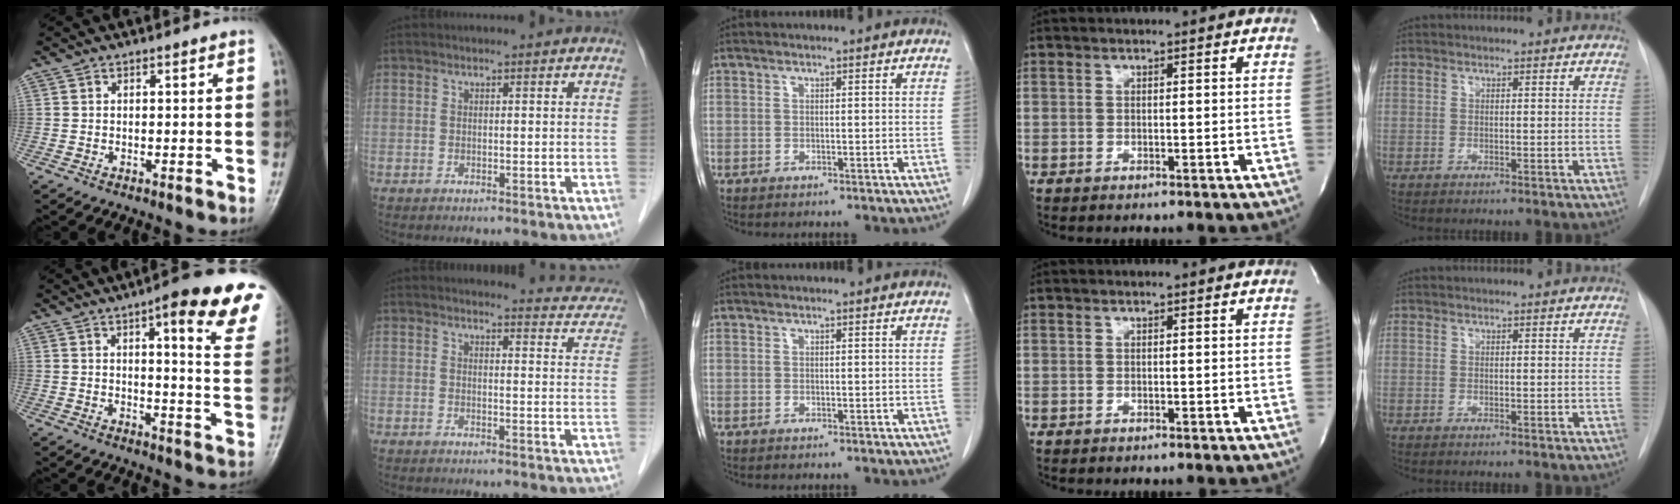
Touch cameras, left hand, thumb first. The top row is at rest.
{"thumb": {"total": 18.4, "force": [10.7, 3.4, 14.6], "torque": [-0.158, -0.043, 0.119]}, "index": {"total": 9.1, "force": [8.8, 1.7, 1.2], "torque": [0.011, -0.034, 0.070]}}